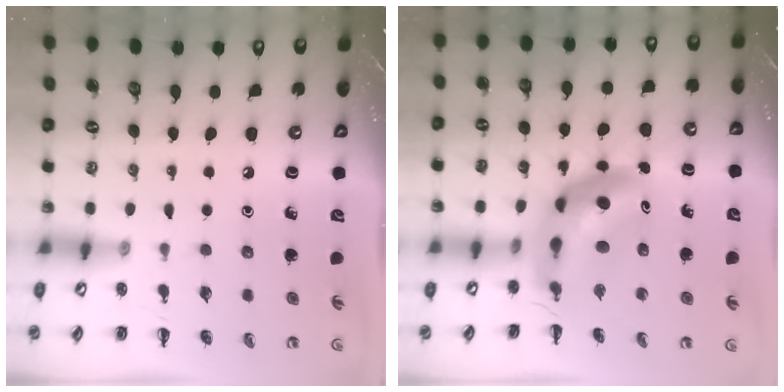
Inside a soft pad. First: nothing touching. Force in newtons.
{"total": 11.8, "press": 11.2, "slide": 3.7}